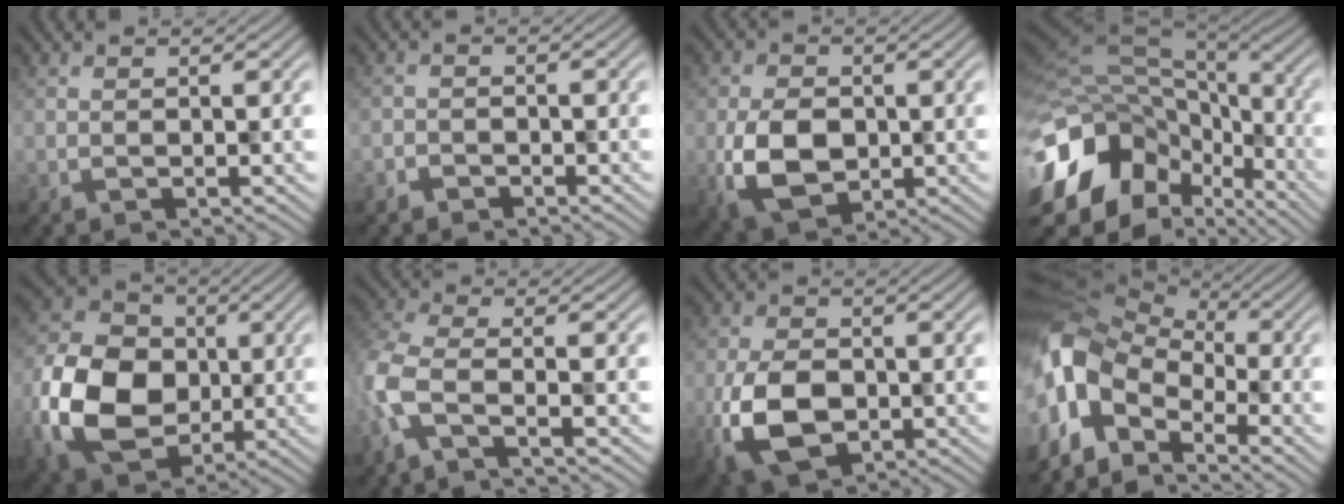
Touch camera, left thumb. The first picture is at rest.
{"total": 1.4, "force": [-1.1, 0.8, -0.4], "torque": [0.014, 0.001, -0.022]}
{"total": 7.1, "force": [-1.5, 5.1, 4.7], "torque": [-0.100, -0.015, -0.028]}
{"total": 15.3, "force": [-5.7, 9.5, 10.4], "torque": [-0.262, -0.018, -0.087]}
{"total": 12.9, "force": [-2.3, 10.0, 7.8], "torque": [-0.189, -0.009, -0.056]}
{"total": 5.3, "force": [-2.7, 1.6, 4.3], "torque": [-0.104, -0.003, -0.075]}
{"total": 9.0, "force": [-3.0, 5.9, 6.1], "torque": [-0.144, -0.022, -0.057]}
{"total": 11.9, "force": [-3.2, 7.8, 8.4], "torque": [-0.198, -0.004, -0.073]}